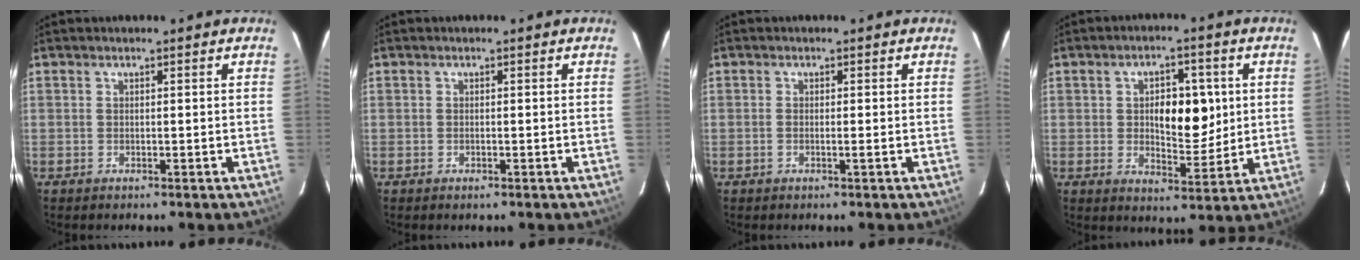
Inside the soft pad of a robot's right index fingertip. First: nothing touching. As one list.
[{"total": 0.5, "force": [-0.2, 0.2, 0.5], "torque": [-0.009, -0.002, -0.001]}, {"total": 1.0, "force": [-0.2, 0.0, 1.0], "torque": [-0.019, 0.000, -0.004]}, {"total": 8.6, "force": [1.3, 4.1, 7.4], "torque": [-0.111, 0.007, 0.028]}]